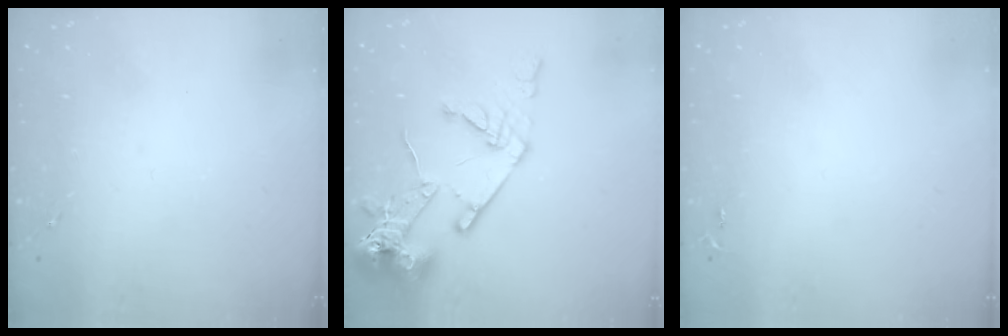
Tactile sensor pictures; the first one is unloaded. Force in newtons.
{"total": 16.7, "press": 16.5, "slide": 2.1}
{"total": 2.5, "press": 2.5, "slide": 0.3}